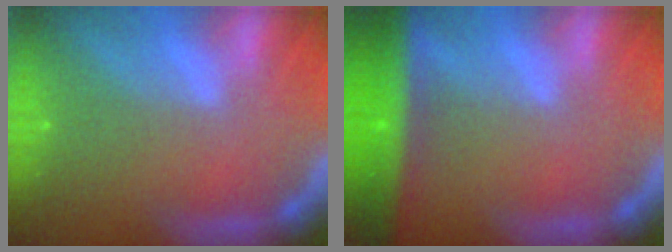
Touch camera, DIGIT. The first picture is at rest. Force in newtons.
{"total": 8.6}